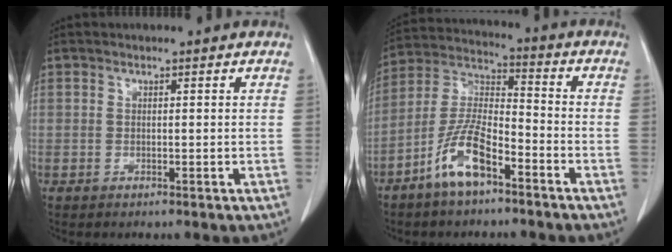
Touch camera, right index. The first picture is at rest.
{"total": 10.4, "force": [-6.1, 2.9, 7.9], "torque": [-0.171, 0.002, -0.120]}